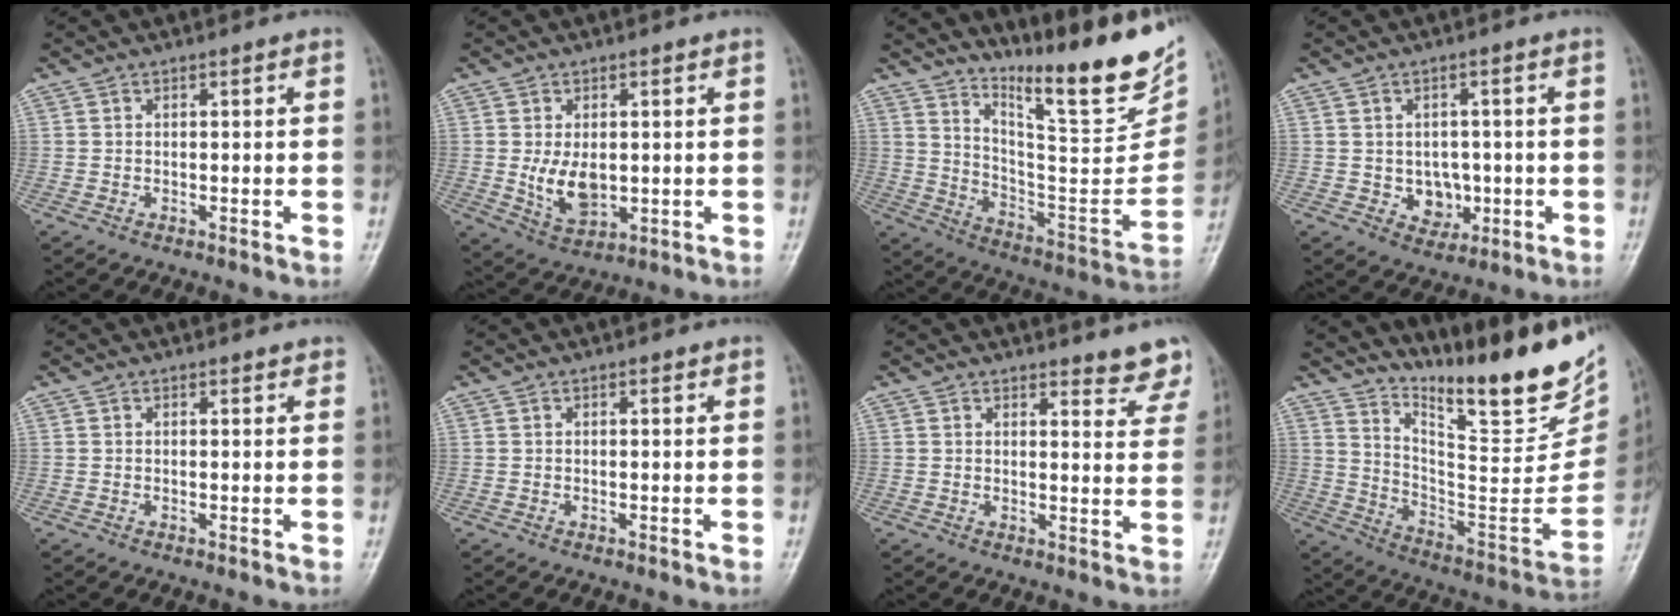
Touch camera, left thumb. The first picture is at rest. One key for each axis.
{"total": 6.9, "fx": 0.1, "fy": 4.3, "fz": 5.4, "tx": -0.083, "ty": -0.015, "tz": 0.016}
{"total": 22.4, "fx": 16.4, "fy": 4.3, "fz": 14.6, "tx": -0.186, "ty": -0.106, "tz": 0.265}
{"total": 5.2, "fx": -0.7, "fy": 4.4, "fz": 2.8, "tx": -0.009, "ty": 0.004, "tz": 0.000}
{"total": 1.0, "fx": 0.9, "fy": 0.4, "fz": 0.2, "tx": 0.000, "ty": -0.004, "tz": 0.010}
{"total": 0.5, "fx": 0.4, "fy": 0.2, "fz": 0.3, "tx": -0.006, "ty": -0.002, "tz": 0.005}
{"total": 6.3, "fx": 6.0, "fy": 1.6, "fz": 1.5, "tx": 0.011, "ty": -0.041, "tz": 0.052}
{"total": 25.2, "fx": 18.8, "fy": 6.2, "fz": 15.6, "tx": -0.198, "ty": -0.121, "tz": 0.291}